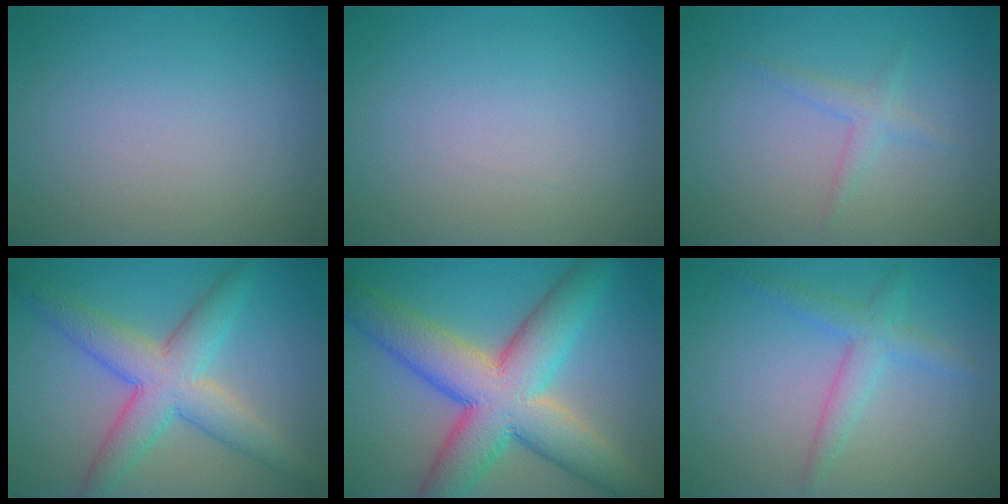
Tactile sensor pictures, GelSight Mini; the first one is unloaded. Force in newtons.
{"total": 0.0}
{"total": 1.4, "press": 1.4, "slide": 0.0}
{"total": 6.5, "press": 6.5, "slide": 0.2}
{"total": 11.7, "press": 11.6, "slide": 0.5}
{"total": 2.6, "press": 2.6, "slide": 0.1}